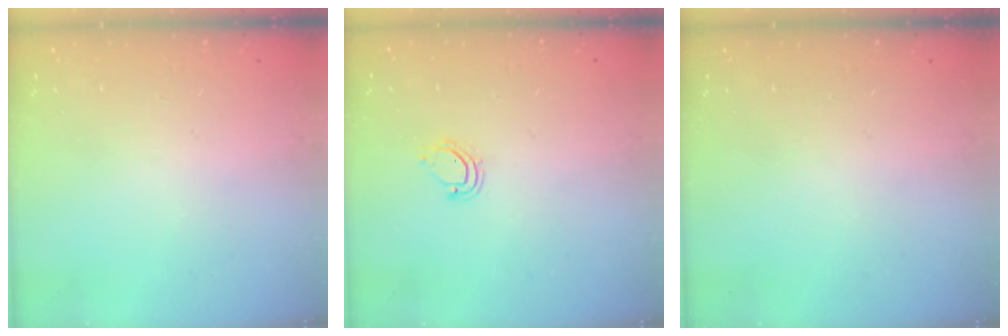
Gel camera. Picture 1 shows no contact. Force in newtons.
{"total": 4.3, "press": 4.3, "slide": 0.3}
{"total": 0.0}